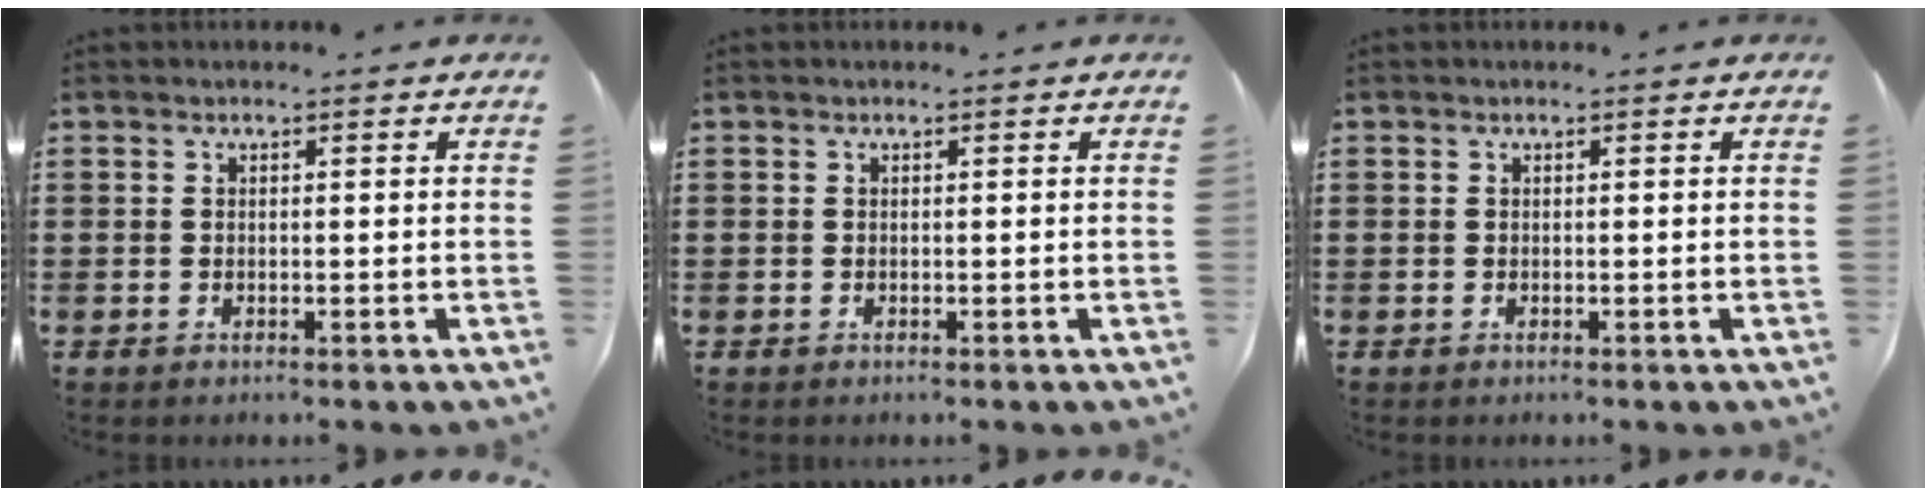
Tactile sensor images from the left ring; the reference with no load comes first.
{"total": 0.0}
{"total": 0.0}